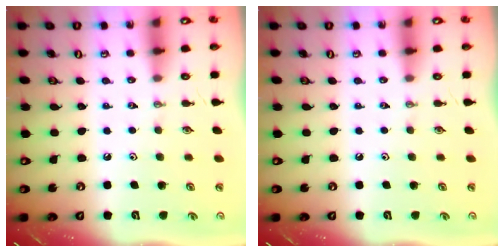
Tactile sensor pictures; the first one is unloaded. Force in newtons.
{"total": 0.0}